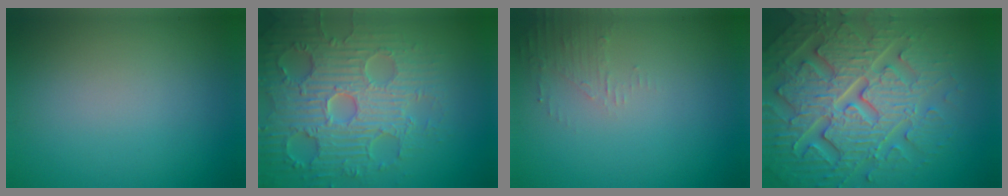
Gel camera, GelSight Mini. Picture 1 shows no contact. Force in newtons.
{"total": 7.7, "press": 6.3, "slide": 4.5}
{"total": 1.6, "press": 1.5, "slide": 0.4}
{"total": 7.8, "press": 7.6, "slide": 2.0}